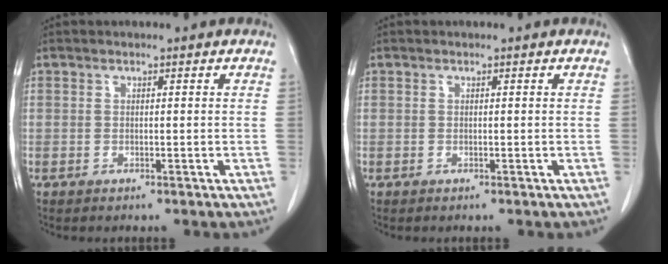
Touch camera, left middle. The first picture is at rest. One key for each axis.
{"total": 0.0}